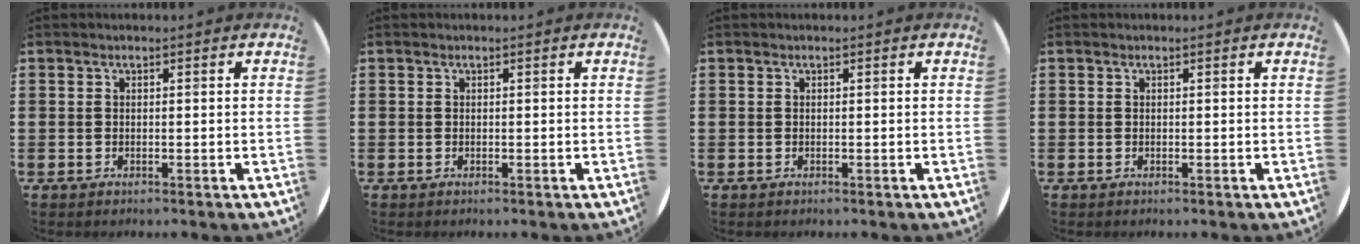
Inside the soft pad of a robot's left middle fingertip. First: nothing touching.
{"total": 0.0}
{"total": 0.0}
{"total": 0.0}